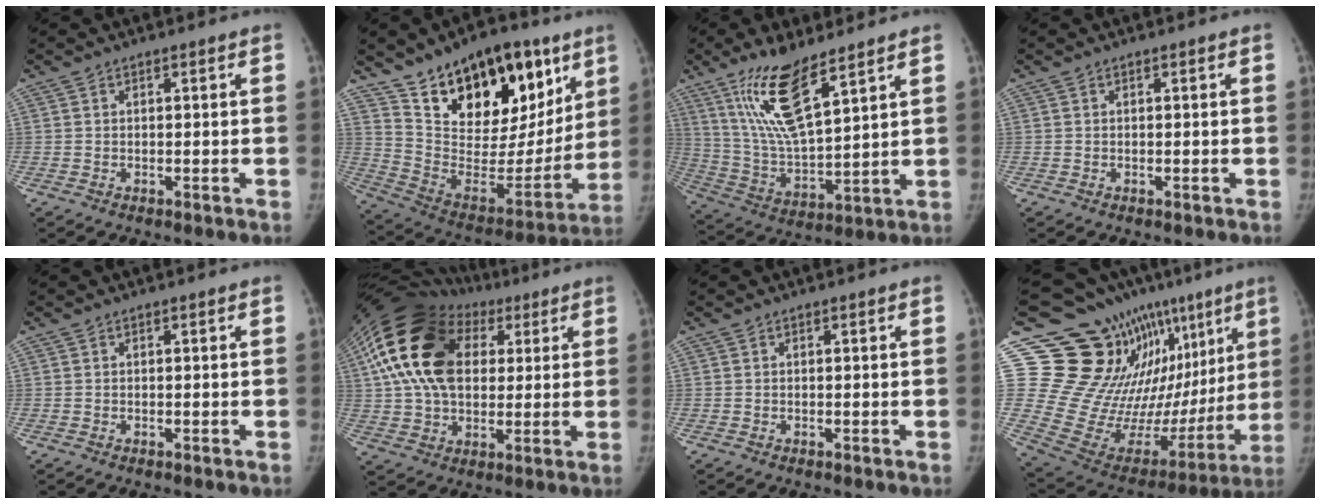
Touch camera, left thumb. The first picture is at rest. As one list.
[{"total": 28.0, "force": [16.6, 14.6, 17.1], "torque": [-0.217, -0.053, 0.277]}, {"total": 15.1, "force": [9.4, 4.2, 11.1], "torque": [-0.206, -0.053, 0.194]}, {"total": 0.0}, {"total": 0.0}, {"total": 23.9, "force": [6.6, 16.7, 15.7], "torque": [-0.291, 0.036, 0.116]}, {"total": 0.0}, {"total": 28.3, "force": [15.2, 13.4, 19.7], "torque": [-0.254, -0.052, 0.266]}]